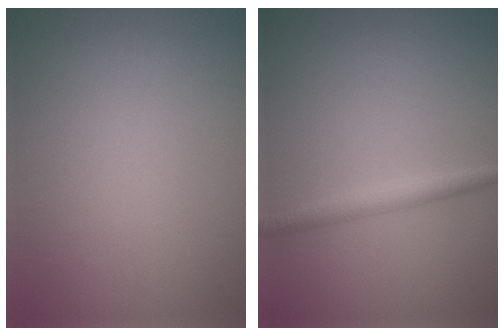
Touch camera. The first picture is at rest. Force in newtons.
{"total": 2.0, "press": 2.0, "slide": 0.1}